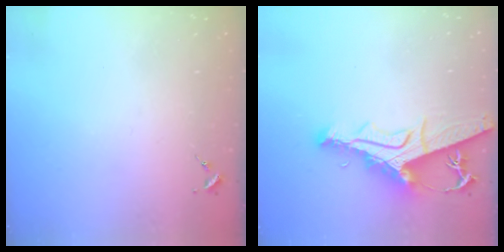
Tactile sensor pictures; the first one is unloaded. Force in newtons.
{"total": 11.8, "press": 11.7, "slide": 1.3}